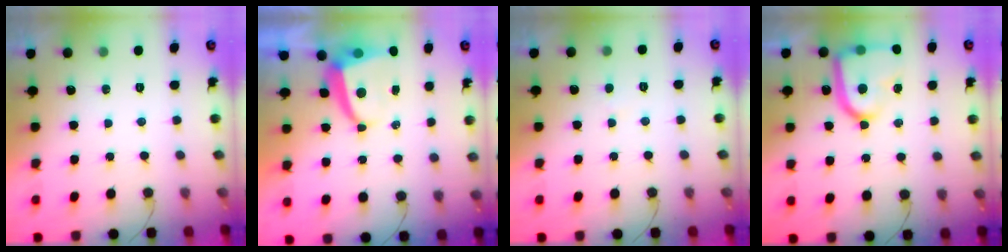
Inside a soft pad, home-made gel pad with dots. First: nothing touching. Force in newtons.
{"total": 6.0, "press": 5.9, "slide": 0.7}
{"total": 1.8, "press": 1.8, "slide": 0.2}
{"total": 16.4, "press": 16.3, "slide": 1.6}